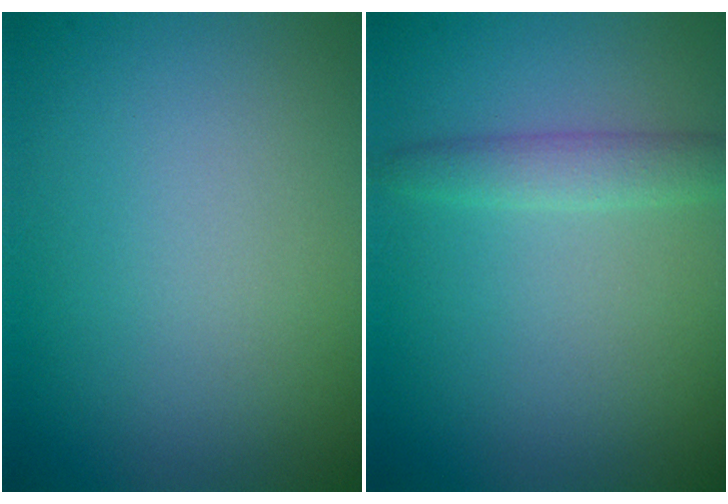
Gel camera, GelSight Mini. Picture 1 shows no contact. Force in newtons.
{"total": 1.9, "press": 1.9, "slide": 0.0}